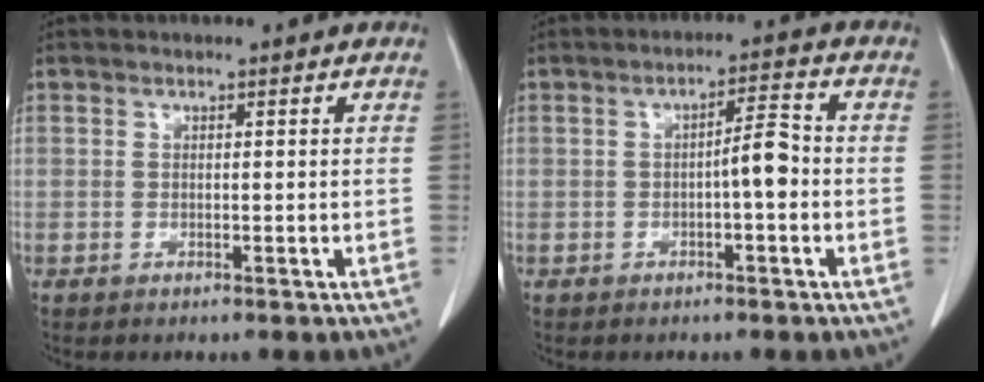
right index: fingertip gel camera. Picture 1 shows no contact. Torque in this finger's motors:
{"motor_torque": [0.57, -0.21, 0.10, 0.04]}